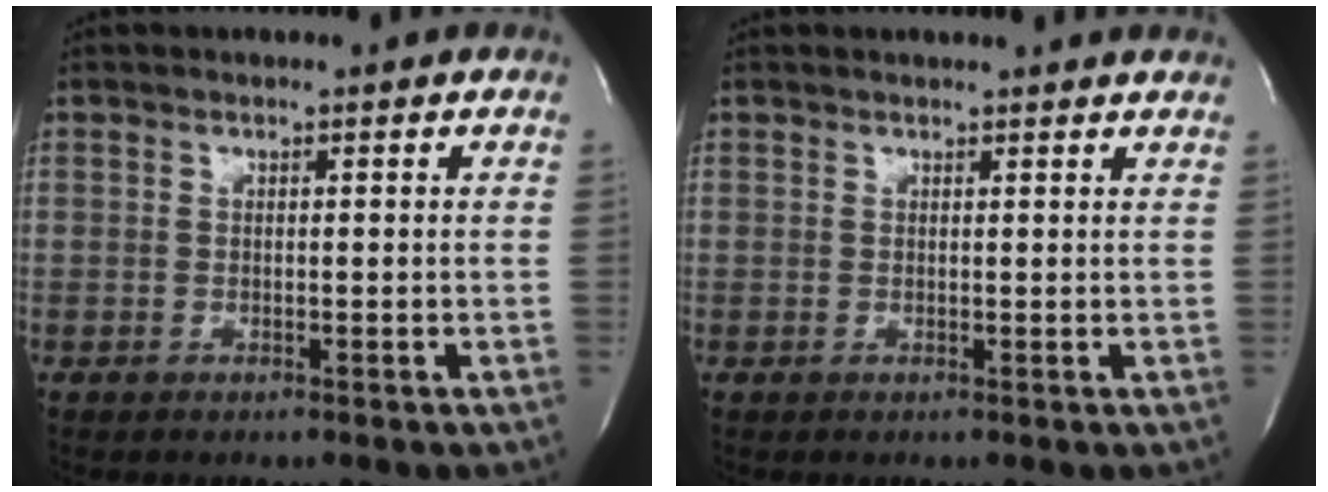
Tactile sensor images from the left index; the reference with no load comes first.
{"total": 6.3, "force": [6.0, 0.7, 1.8], "torque": [-0.021, 0.013, 0.055]}